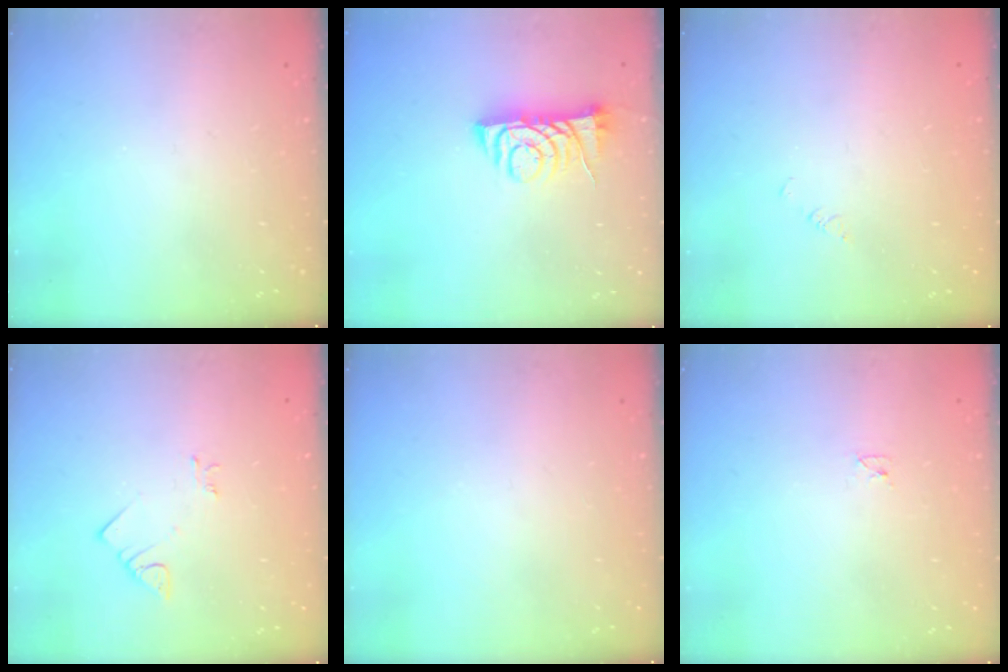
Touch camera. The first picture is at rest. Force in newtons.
{"total": 7.5, "press": 7.4, "slide": 0.8}
{"total": 1.1, "press": 1.1, "slide": 0.1}
{"total": 2.9, "press": 2.9, "slide": 0.3}
{"total": 0.0}
{"total": 2.3, "press": 2.2, "slide": 0.4}